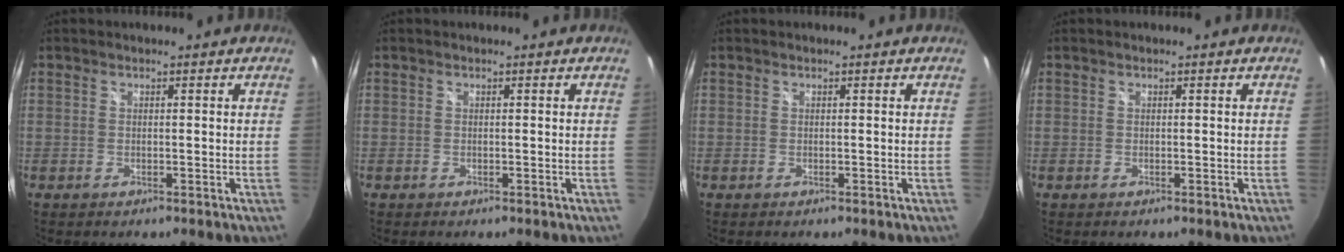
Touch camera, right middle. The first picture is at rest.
{"total": 0.0}
{"total": 0.0}
{"total": 0.0}